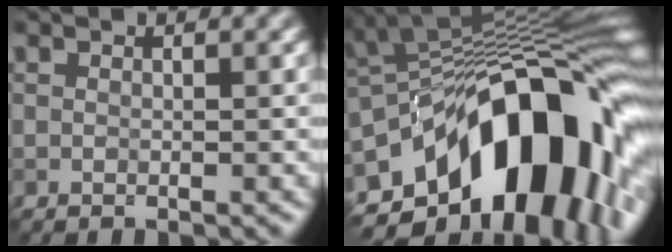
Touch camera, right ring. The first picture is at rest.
{"total": 17.2, "force": [-5.7, 9.4, 13.3], "torque": [-0.187, 0.009, -0.105]}